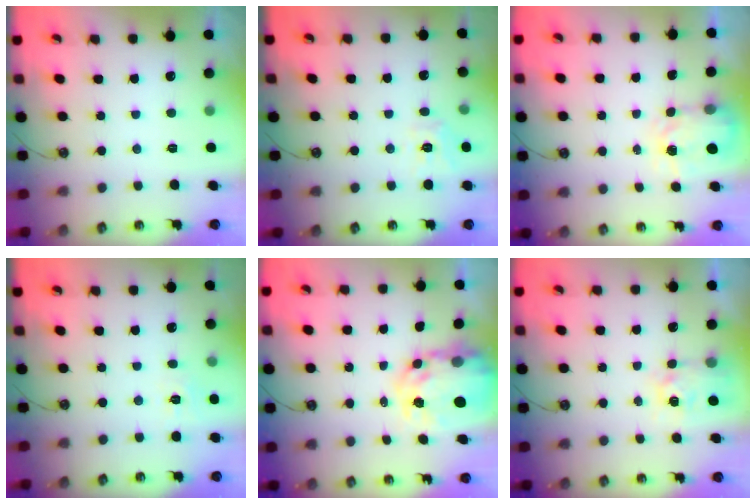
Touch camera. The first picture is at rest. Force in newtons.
{"total": 9.4, "press": 9.3, "slide": 0.8}
{"total": 3.9, "press": 3.8, "slide": 0.6}
{"total": 5.8, "press": 5.7, "slide": 0.6}
{"total": 10.6, "press": 10.6, "slide": 0.9}
{"total": 5.0, "press": 5.0, "slide": 0.5}